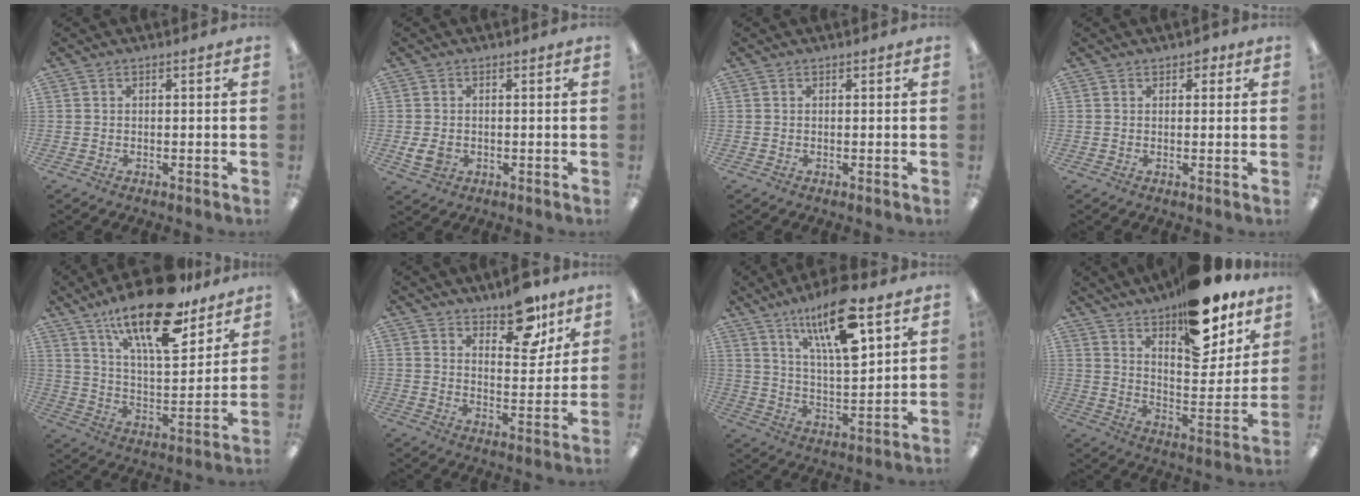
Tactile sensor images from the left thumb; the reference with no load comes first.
{"total": 4.0, "force": [-0.4, 3.2, 2.3], "torque": [-0.043, -0.002, -0.009]}
{"total": 0.0}
{"total": 2.0, "force": [1.3, 1.4, 0.7], "torque": [0.002, -0.002, 0.020]}
{"total": 21.6, "force": [15.0, 7.4, 13.6], "torque": [-0.220, -0.090, 0.252]}
{"total": 11.6, "force": [9.0, 5.0, 5.4], "torque": [-0.053, -0.059, 0.156]}
{"total": 17.2, "force": [10.6, 5.0, 12.6], "torque": [-0.214, -0.048, 0.172]}
{"total": 20.5, "force": [14.9, 8.5, 11.2], "torque": [-0.145, -0.103, 0.250]}